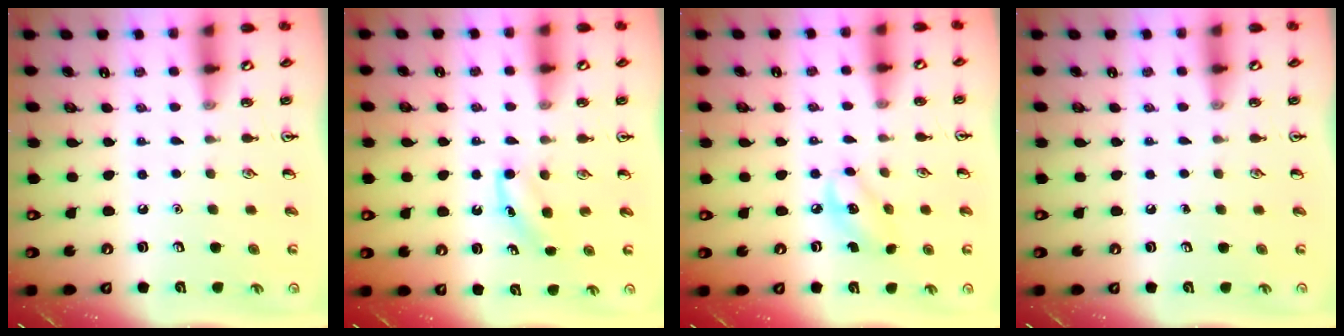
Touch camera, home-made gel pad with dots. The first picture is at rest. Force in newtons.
{"total": 3.6, "press": 3.4, "slide": 1.2}
{"total": 5.4, "press": 5.3, "slide": 0.8}
{"total": 0.0}